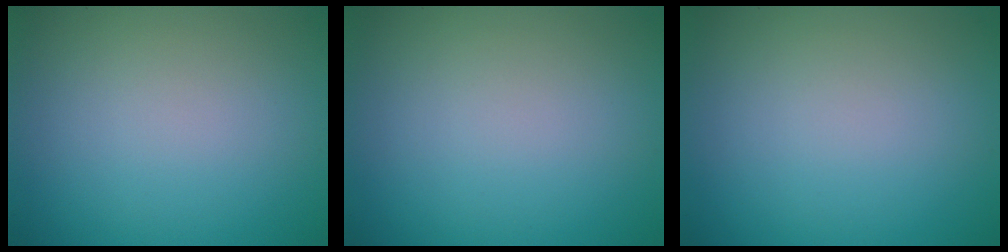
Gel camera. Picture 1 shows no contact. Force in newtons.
{"total": 0.0}
{"total": 0.0}